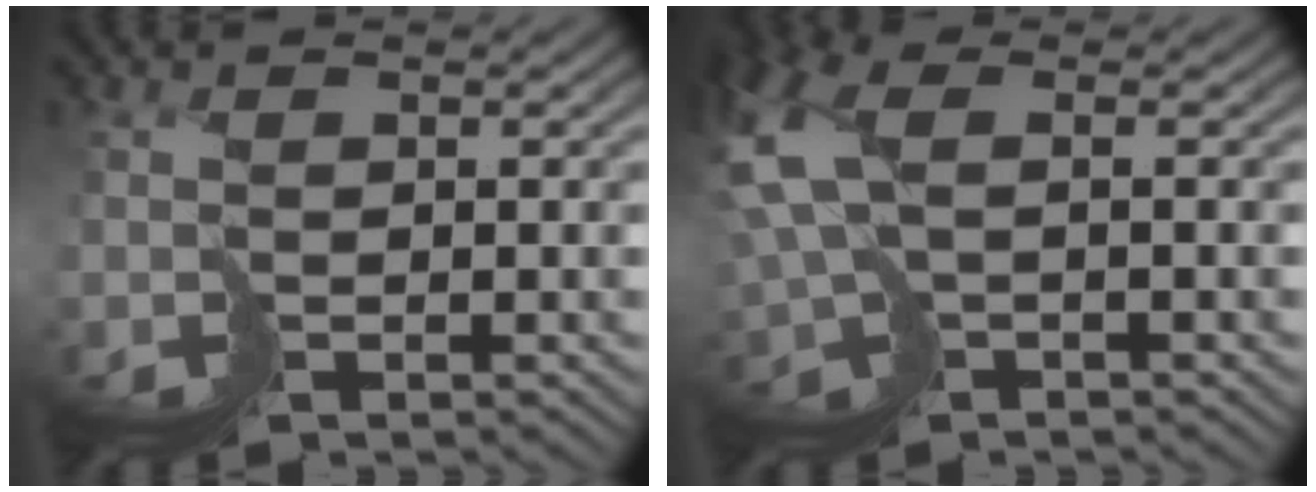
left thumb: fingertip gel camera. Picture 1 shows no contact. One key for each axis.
{"total": 7.2, "fx": 0.4, "fy": 3.7, "fz": 6.2, "tx": -0.183, "ty": -0.007, "tz": 0.010}